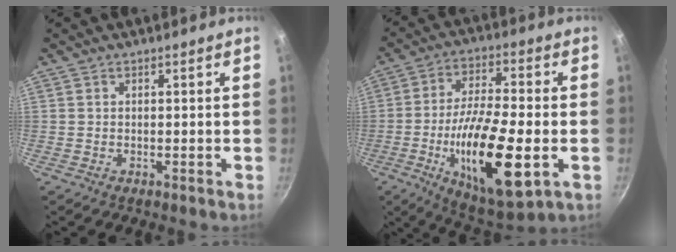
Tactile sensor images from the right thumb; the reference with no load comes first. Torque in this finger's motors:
{"motor_torque": [0.15, 1.24, 1.86, -0.28, 0.33]}